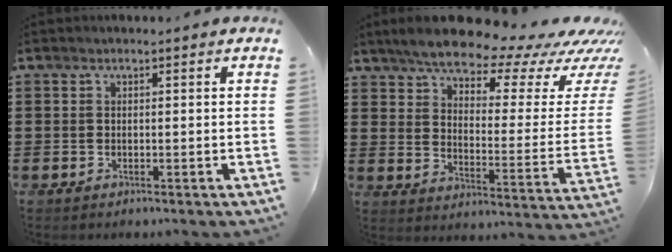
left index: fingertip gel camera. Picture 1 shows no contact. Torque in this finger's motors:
{"motor_torque": [2.14, 0.00, 1.05, 0.18]}